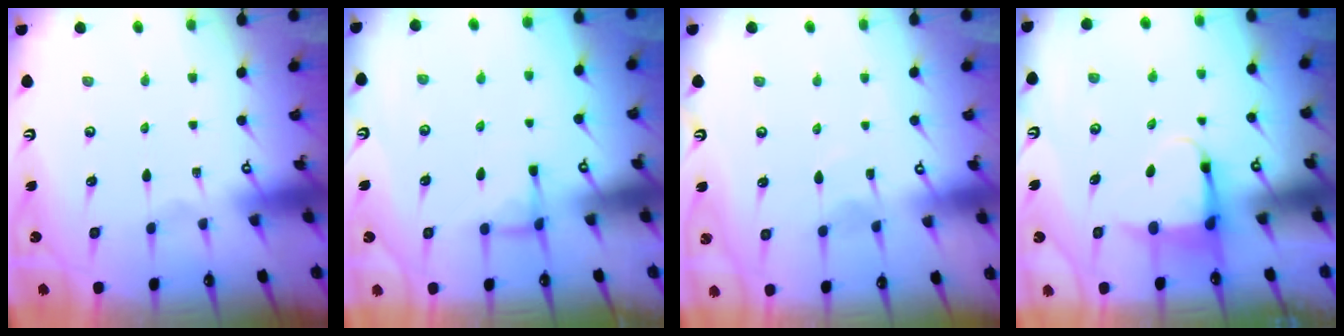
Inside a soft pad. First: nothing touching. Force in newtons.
{"total": 4.0, "press": 3.9, "slide": 0.7}
{"total": 5.2, "press": 5.1, "slide": 0.6}
{"total": 3.7, "press": 3.6, "slide": 0.7}